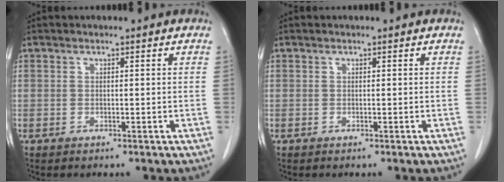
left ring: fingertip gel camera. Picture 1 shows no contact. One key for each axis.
{"total": 0.0}